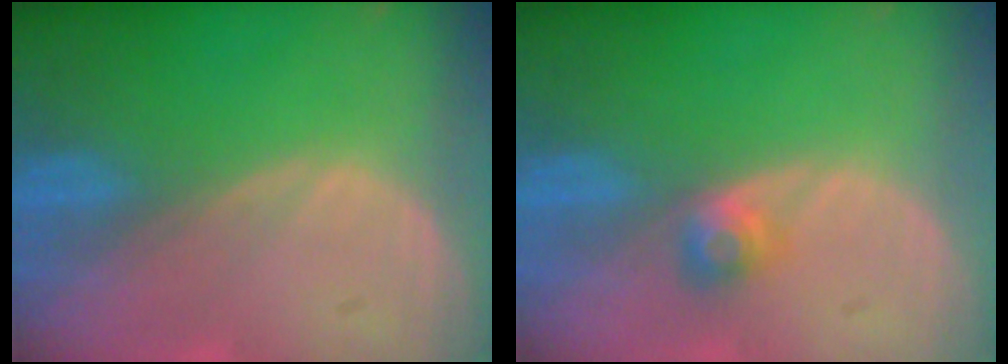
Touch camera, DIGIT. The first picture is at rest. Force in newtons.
{"total": 2.5, "press": 2.2, "slide": 1.2}